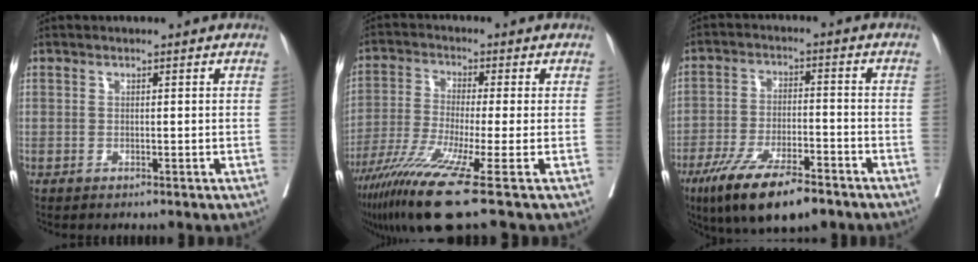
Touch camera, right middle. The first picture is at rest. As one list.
[{"total": 12.5, "force": [-7.6, -1.3, 9.8], "torque": [-0.192, -0.040, -0.139]}, {"total": 13.2, "force": [-9.0, 3.1, 9.2], "torque": [-0.165, -0.022, -0.153]}]